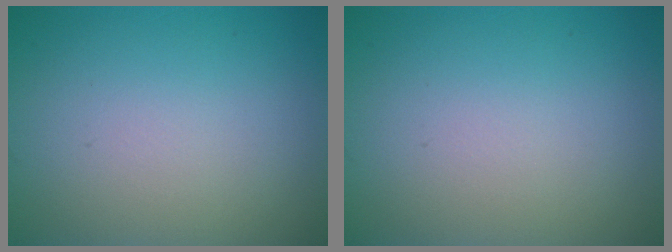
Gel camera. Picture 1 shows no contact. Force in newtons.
{"total": 0.0}